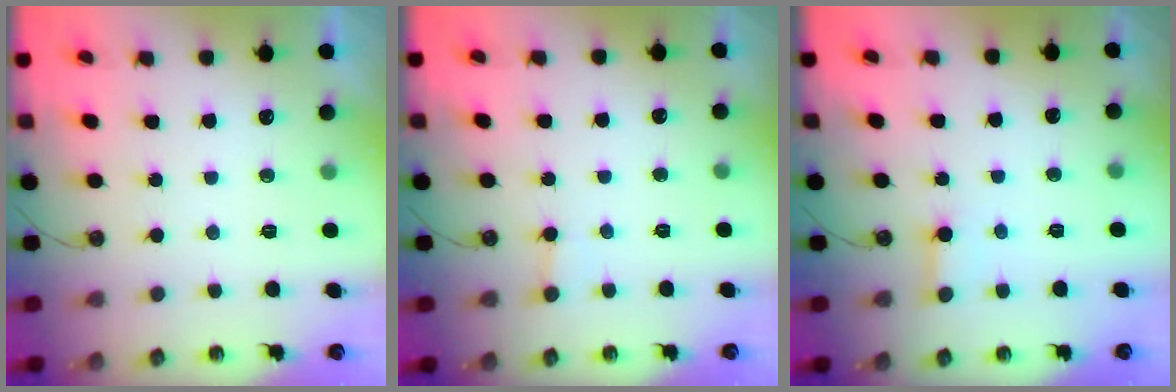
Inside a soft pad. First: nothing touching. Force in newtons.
{"total": 1.9, "press": 1.9, "slide": 0.3}
{"total": 2.4, "press": 2.4, "slide": 0.1}